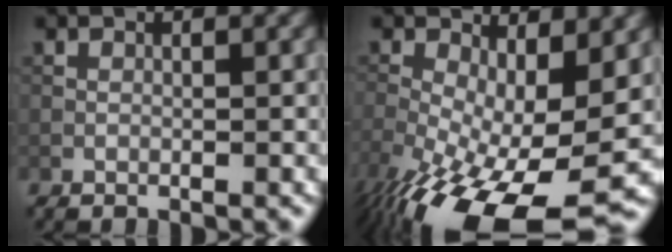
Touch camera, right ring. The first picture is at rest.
{"total": 14.3, "force": [-5.7, 5.6, 11.9], "torque": [-0.220, -0.041, -0.086]}